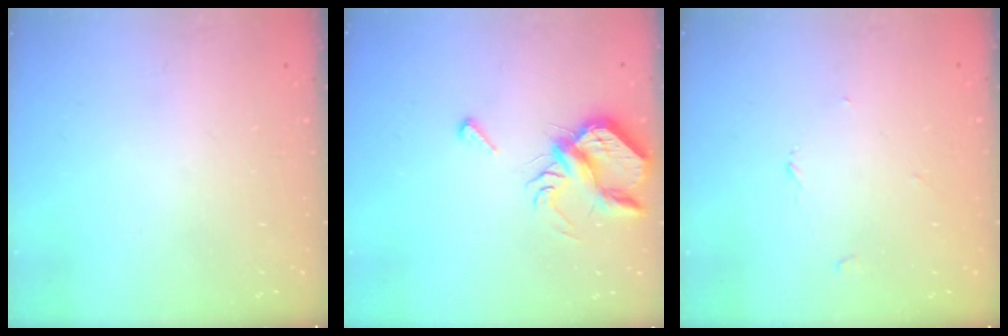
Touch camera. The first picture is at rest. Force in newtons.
{"total": 7.1, "press": 7.0, "slide": 1.1}
{"total": 2.5, "press": 2.5, "slide": 0.3}